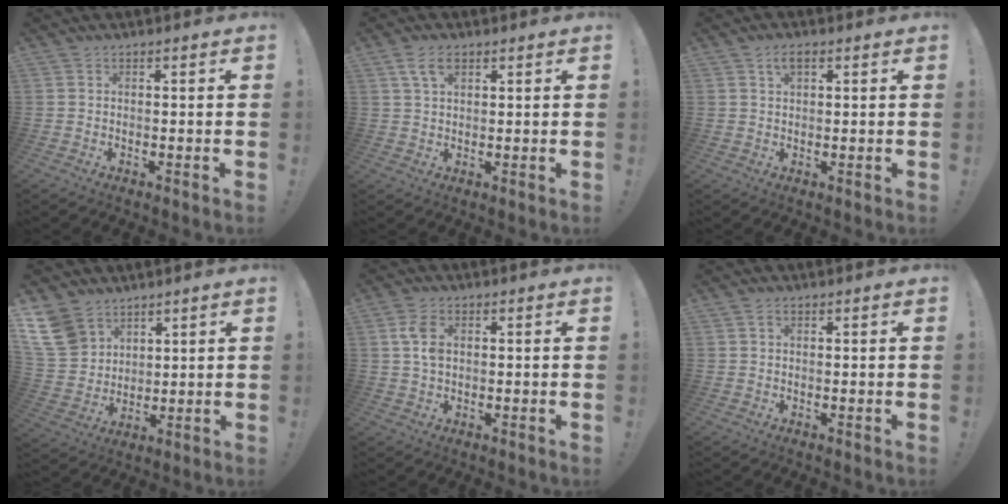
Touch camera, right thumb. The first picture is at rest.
{"total": 5.4, "force": [2.8, 2.7, 3.7], "torque": [-0.070, -0.002, 0.052]}
{"total": 3.3, "force": [1.6, 1.7, 2.4], "torque": [-0.038, 0.002, 0.025]}
{"total": 11.4, "force": [7.3, 7.9, 3.8], "torque": [-0.075, -0.045, 0.150]}
{"total": 5.2, "force": [1.3, 3.1, 4.0], "torque": [-0.076, 0.001, 0.021]}
{"total": 1.0, "force": [0.5, 0.5, 0.8], "torque": [-0.017, 0.002, 0.008]}